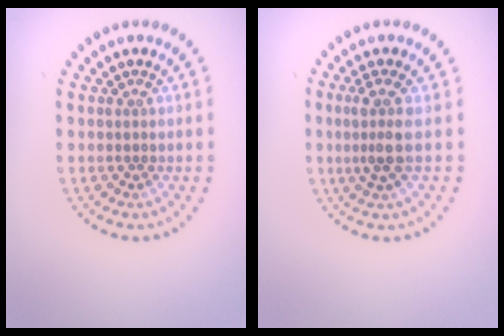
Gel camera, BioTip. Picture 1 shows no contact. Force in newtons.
{"total": 2.5, "press": 1.9, "slide": 1.6}